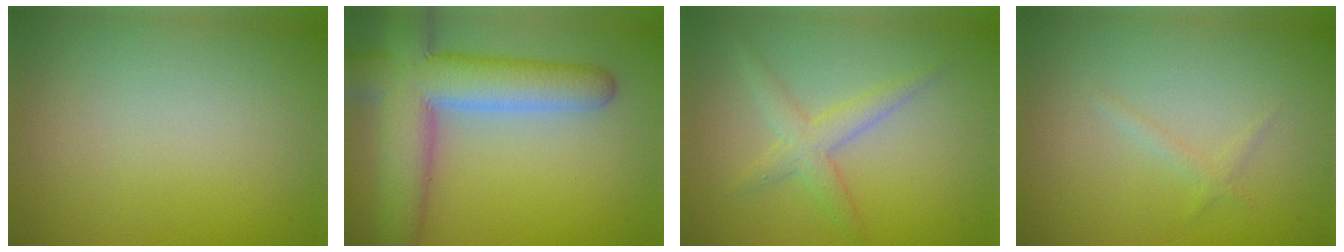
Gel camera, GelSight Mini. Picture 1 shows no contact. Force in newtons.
{"total": 9.7, "press": 9.7, "slide": 0.7}
{"total": 2.5, "press": 2.5, "slide": 0.1}
{"total": 0.8, "press": 0.8, "slide": 0.0}